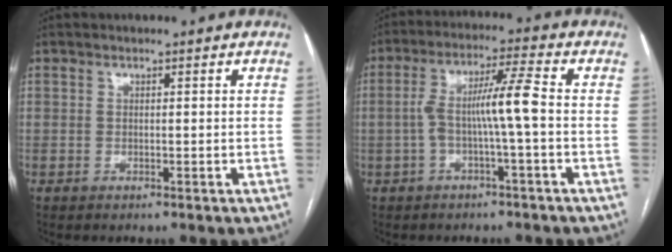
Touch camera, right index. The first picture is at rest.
{"total": 7.5, "force": [-1.0, -0.3, 7.4], "torque": [-0.141, 0.025, -0.017]}